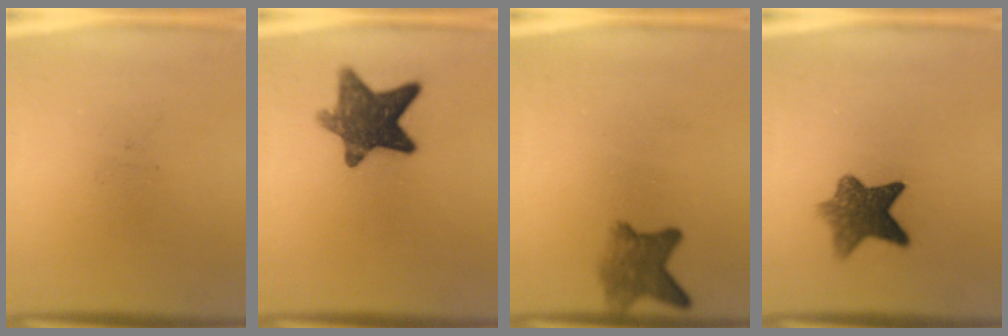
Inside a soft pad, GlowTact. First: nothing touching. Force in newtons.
{"total": 11.5}
{"total": 5.0}
{"total": 7.7}